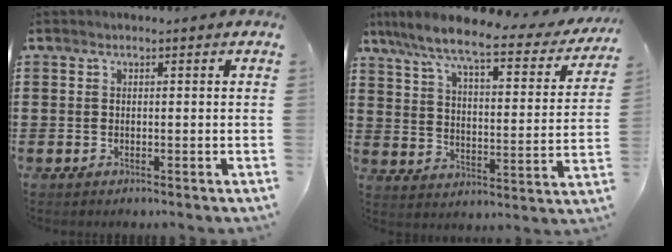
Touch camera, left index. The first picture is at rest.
{"total": 8.1, "force": [6.7, 0.7, 4.6], "torque": [-0.116, -0.041, 0.108]}